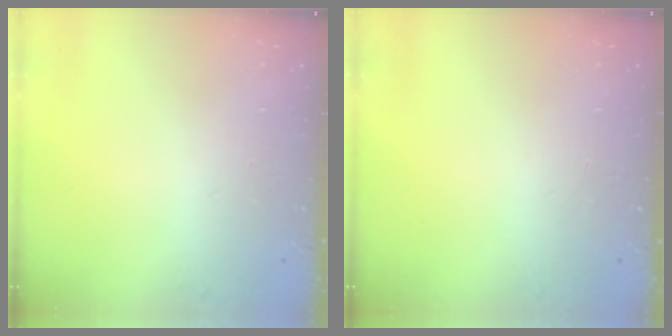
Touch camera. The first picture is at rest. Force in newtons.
{"total": 0.0}